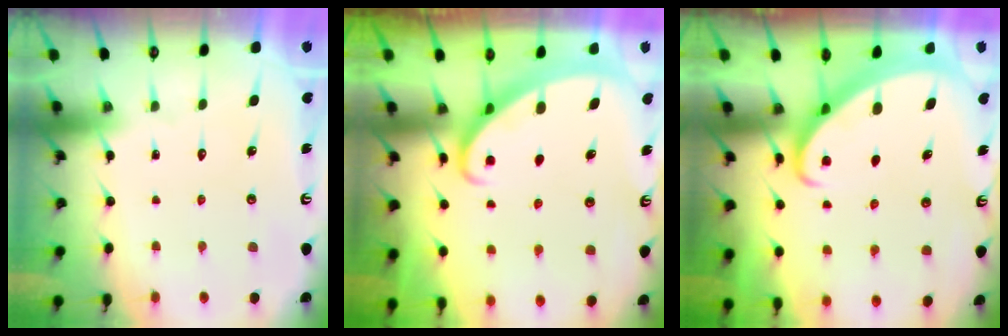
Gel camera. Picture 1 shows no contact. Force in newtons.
{"total": 2.3, "press": 2.3, "slide": 0.2}
{"total": 2.7, "press": 2.6, "slide": 0.3}